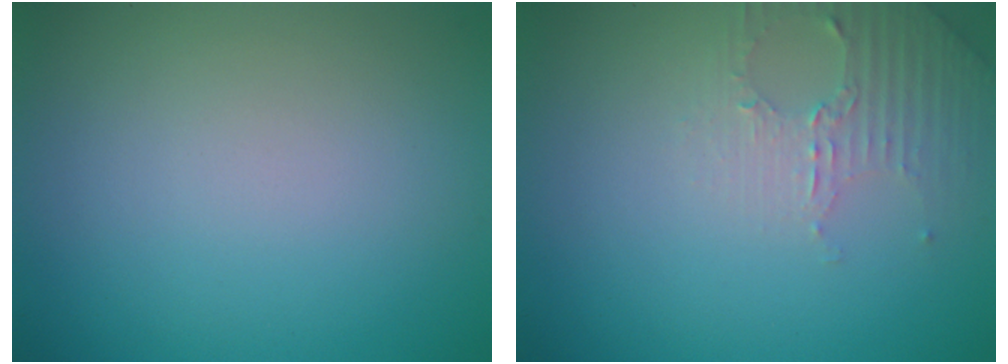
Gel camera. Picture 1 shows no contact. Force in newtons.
{"total": 2.6, "press": 2.5, "slide": 0.7}